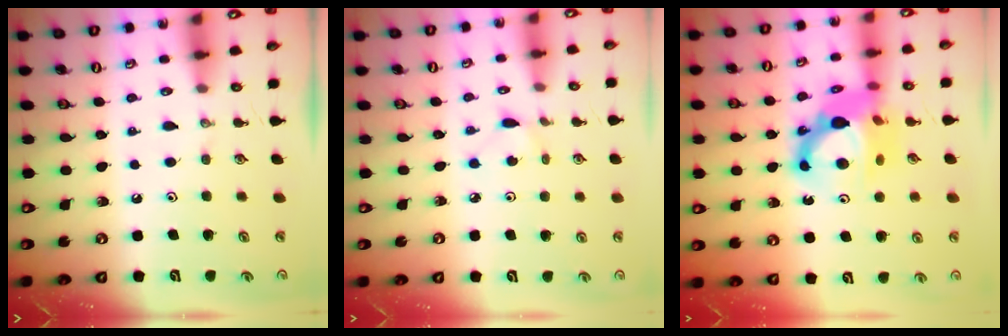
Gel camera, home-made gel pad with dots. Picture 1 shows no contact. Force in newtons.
{"total": 2.3, "press": 2.3, "slide": 0.3}
{"total": 11.6, "press": 11.4, "slide": 2.3}